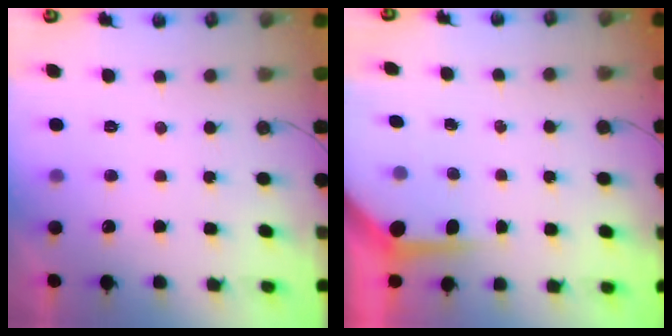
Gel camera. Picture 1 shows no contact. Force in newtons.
{"total": 5.2, "press": 5.1, "slide": 0.2}